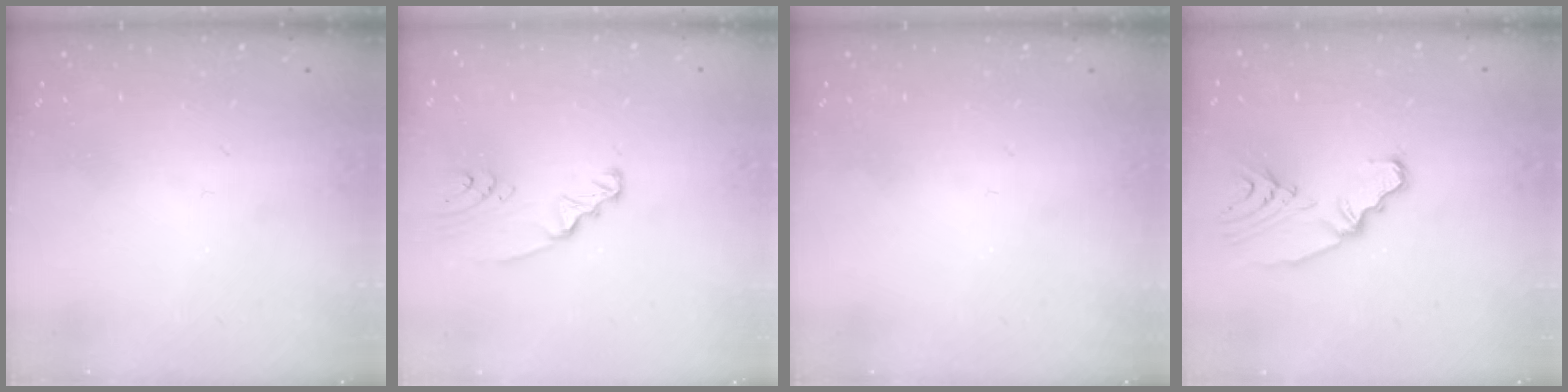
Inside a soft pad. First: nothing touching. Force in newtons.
{"total": 2.7, "press": 2.7, "slide": 0.3}
{"total": 0.0}
{"total": 7.7, "press": 6.6, "slide": 4.0}